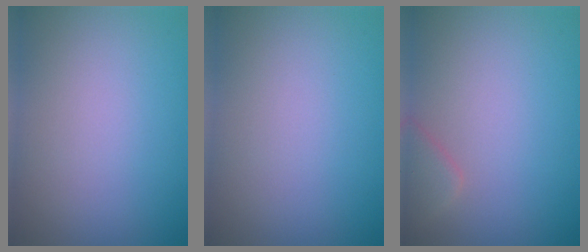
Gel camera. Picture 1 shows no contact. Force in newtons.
{"total": 0.0}
{"total": 2.0, "press": 2.0, "slide": 0.2}